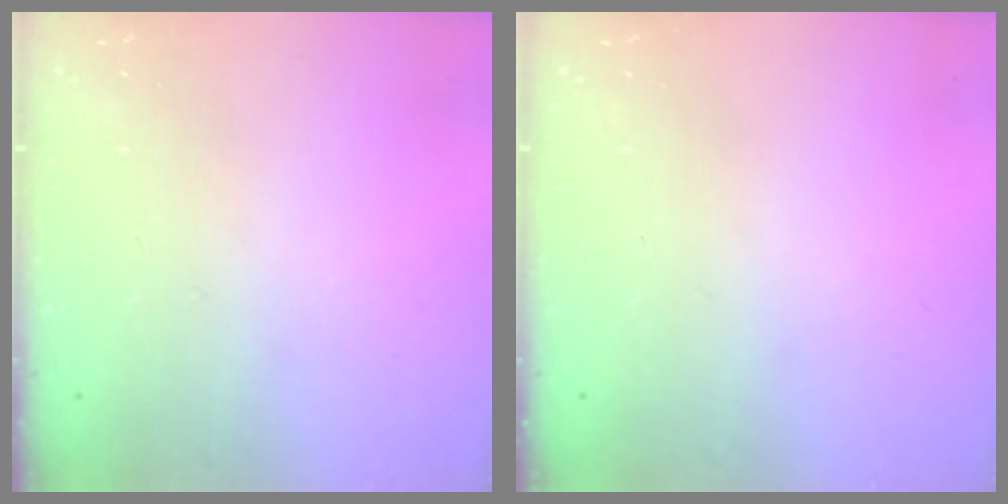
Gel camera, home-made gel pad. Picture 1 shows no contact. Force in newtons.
{"total": 0.0}